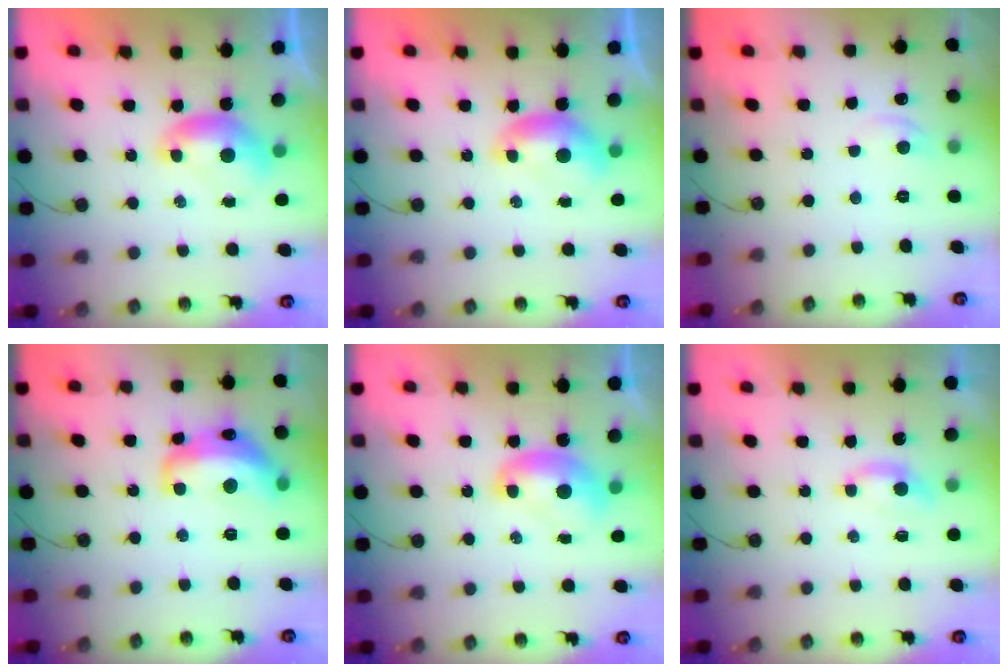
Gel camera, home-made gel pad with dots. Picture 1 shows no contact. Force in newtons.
{"total": 0.0}
{"total": 1.3, "press": 1.0, "slide": 0.7}
{"total": 8.5, "press": 8.4, "slide": 0.8}
{"total": 1.8, "press": 1.8, "slide": 0.2}
{"total": 1.6, "press": 1.5, "slide": 0.4}